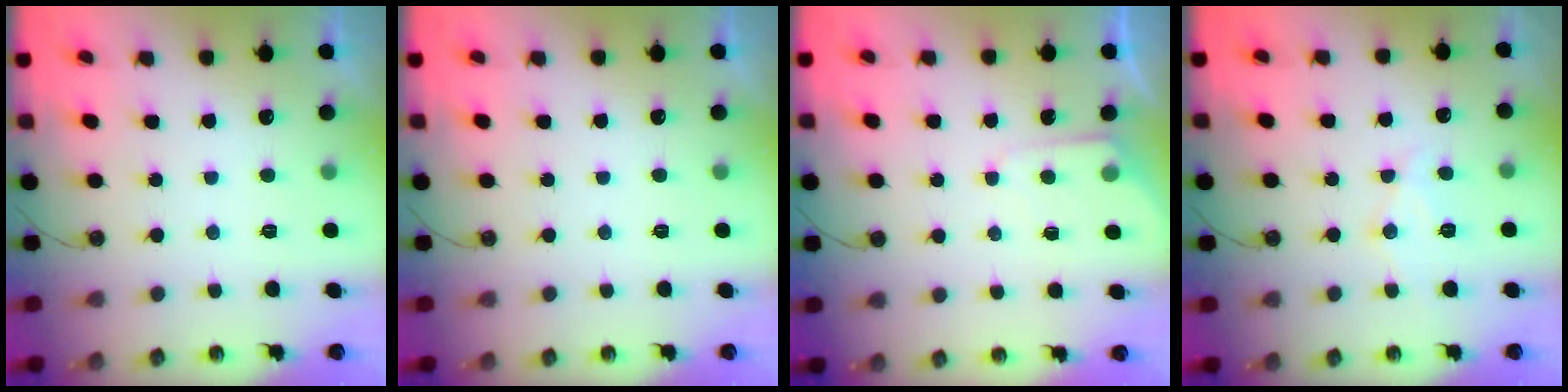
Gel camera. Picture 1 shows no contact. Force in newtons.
{"total": 0.0}
{"total": 5.1, "press": 5.1, "slide": 0.6}
{"total": 9.5, "press": 9.5, "slide": 0.8}